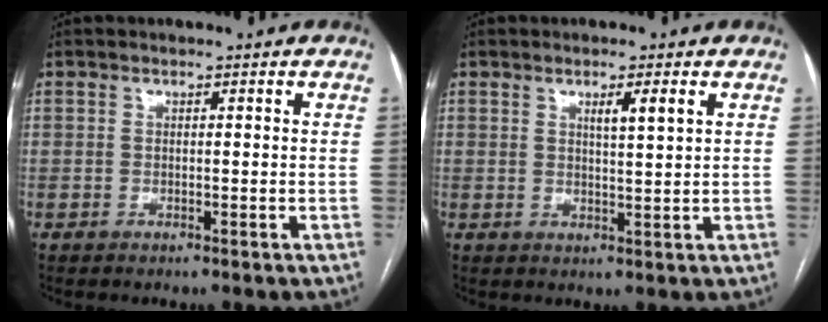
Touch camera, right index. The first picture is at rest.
{"total": 3.1, "force": [1.4, -0.1, 2.7], "torque": [-0.046, -0.001, 0.024]}